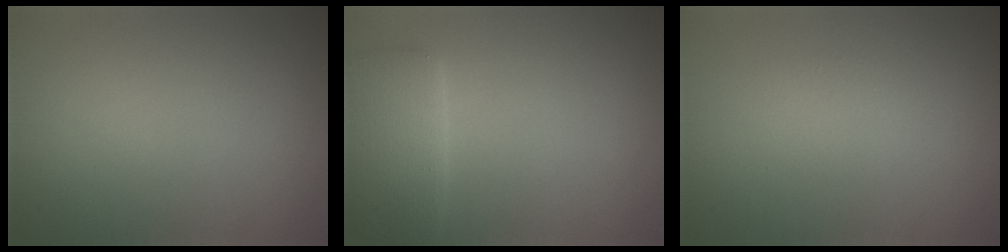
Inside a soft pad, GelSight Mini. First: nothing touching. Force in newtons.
{"total": 3.5, "press": 3.5, "slide": 0.1}
{"total": 1.1, "press": 1.1, "slide": 0.1}